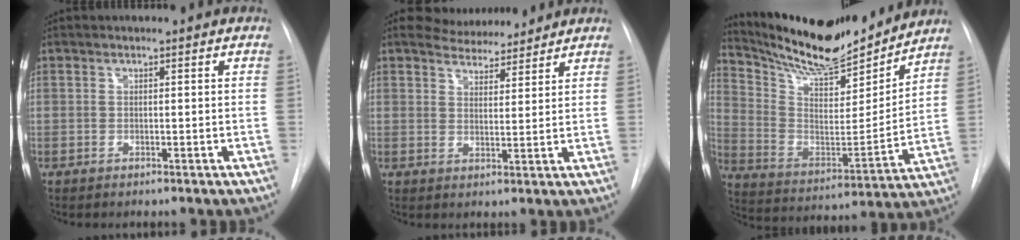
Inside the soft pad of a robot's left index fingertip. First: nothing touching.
{"total": 6.1, "force": [5.7, 1.7, 1.1], "torque": [-0.019, -0.001, 0.086]}
{"total": 20.2, "force": [18.3, 3.9, 7.8], "torque": [-0.143, -0.018, 0.300]}